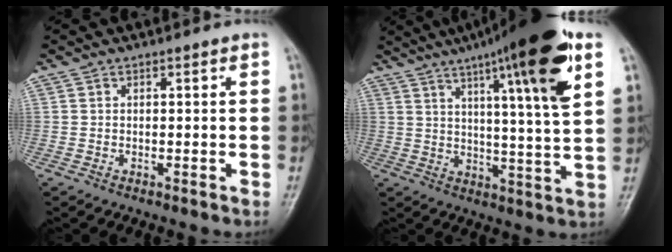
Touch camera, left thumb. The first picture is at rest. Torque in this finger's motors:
{"motor_torque": [1.45, 0.71, 1.86, -0.91, 0.39]}